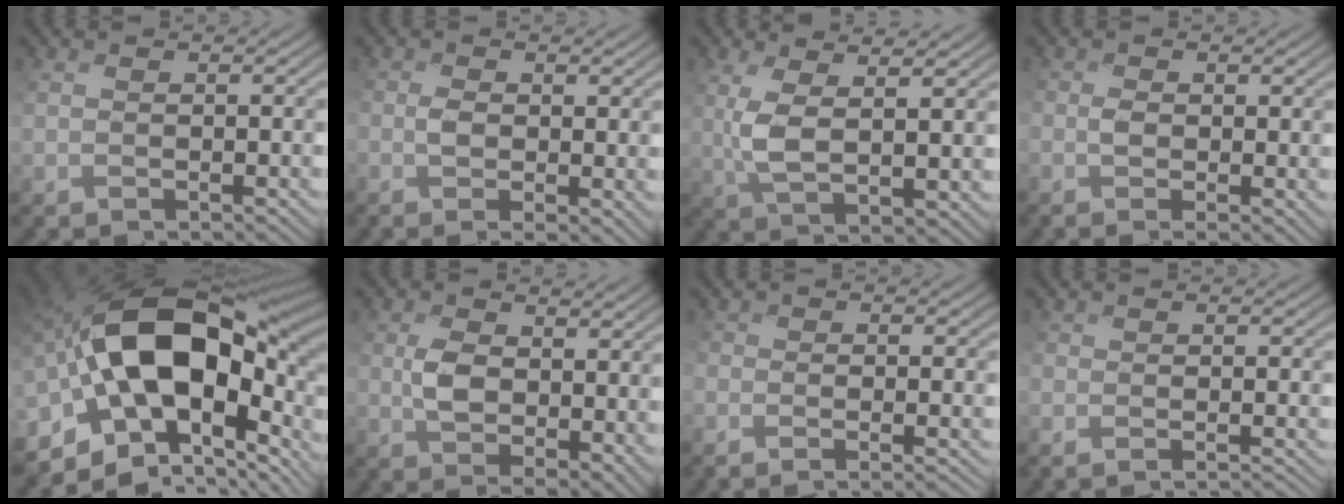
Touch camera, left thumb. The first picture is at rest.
{"total": 4.3, "force": [-0.1, 2.1, 3.8], "torque": [-0.072, -0.004, -0.003]}
{"total": 6.0, "force": [2.7, 1.7, 5.1], "torque": [-0.113, 0.003, 0.050]}
{"total": 3.1, "force": [0.0, 1.3, 2.8], "torque": [-0.058, -0.001, -0.002]}
{"total": 21.2, "force": [2.0, 12.9, 16.8], "torque": [-0.331, -0.008, 0.042]}
{"total": 7.1, "force": [0.9, 4.3, 5.6], "torque": [-0.108, -0.002, 0.016]}
{"total": 4.6, "force": [-3.6, 1.2, 2.6], "torque": [-0.038, -0.007, -0.043]}
{"total": 4.0, "force": [-3.3, 0.9, 2.1], "torque": [-0.027, -0.003, -0.039]}